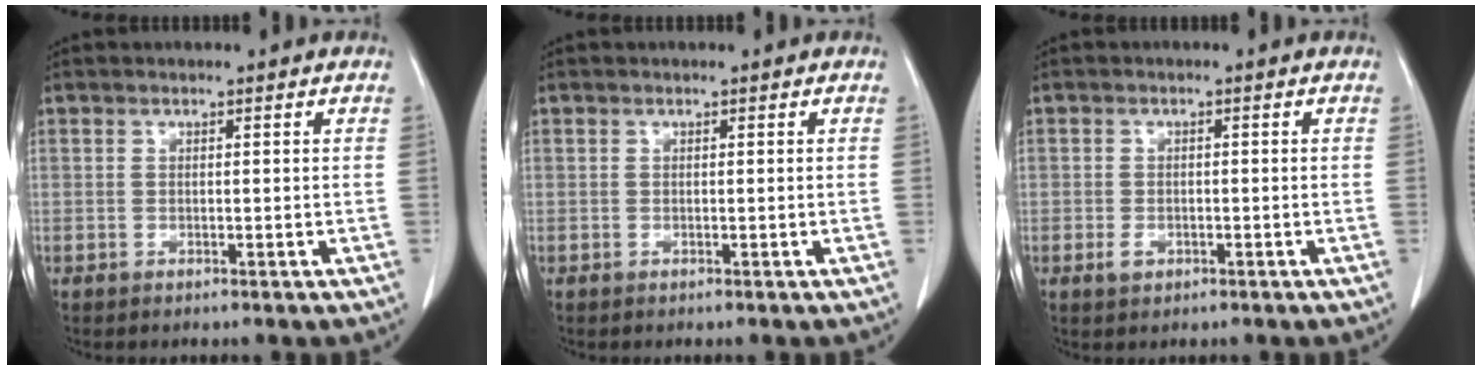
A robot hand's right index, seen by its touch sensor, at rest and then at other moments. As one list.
[{"total": 0.0}, {"total": 1.9, "force": [-0.8, 1.5, 0.9], "torque": [-0.015, 0.003, -0.006]}]